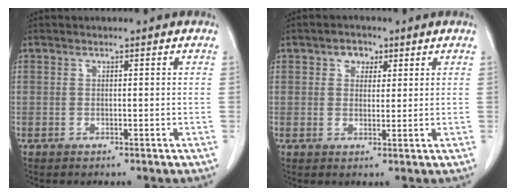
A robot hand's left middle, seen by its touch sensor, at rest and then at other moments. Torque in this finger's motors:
{"motor_torque": [0.12, -0.08, -0.02, 0.00]}